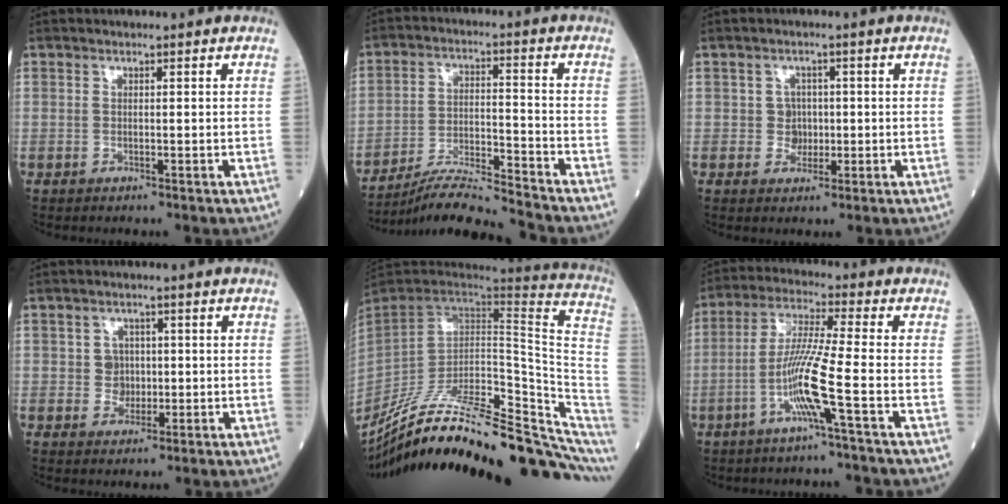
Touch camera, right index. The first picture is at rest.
{"total": 10.0, "force": [-9.5, -1.7, 2.6], "torque": [-0.046, -0.002, -0.171]}
{"total": 2.4, "force": [0.0, 2.4, 0.5], "torque": [-0.003, 0.008, 0.002]}
{"total": 2.7, "force": [0.1, 2.6, 0.7], "torque": [-0.004, 0.007, 0.005]}
{"total": 33.6, "force": [-25.8, 5.4, 20.9], "torque": [-0.249, -0.027, -0.385]}
{"total": 8.7, "force": [-3.2, -1.4, 8.0], "torque": [-0.160, 0.000, -0.066]}